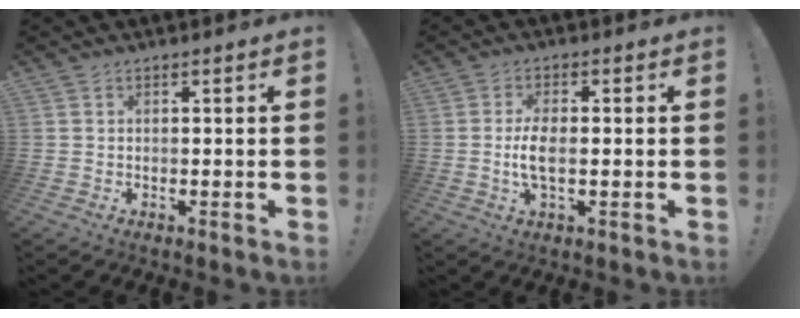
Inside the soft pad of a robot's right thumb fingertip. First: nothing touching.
{"total": 6.3, "force": [-0.5, 2.4, 5.8], "torque": [-0.114, -0.006, -0.011]}